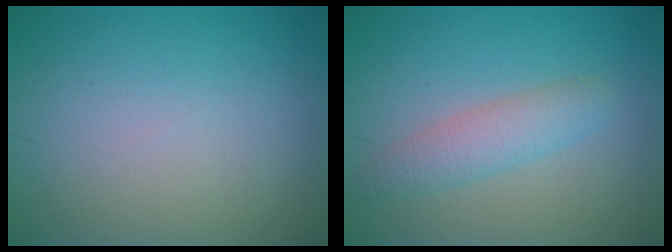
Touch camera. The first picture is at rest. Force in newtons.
{"total": 2.9, "press": 2.9, "slide": 0.1}